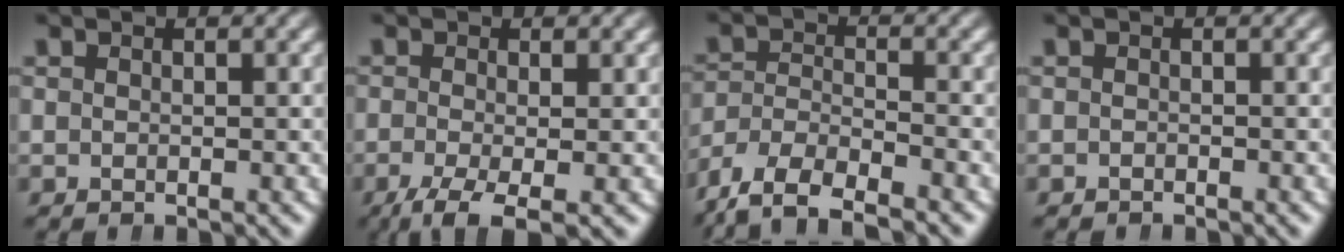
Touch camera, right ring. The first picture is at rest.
{"total": 5.2, "force": [-3.6, 2.0, 3.2], "torque": [-0.071, -0.038, -0.040]}
{"total": 8.0, "force": [-4.8, 5.2, 3.7], "torque": [-0.090, -0.037, -0.071]}
{"total": 0.7, "force": [-0.6, -0.2, -0.2], "torque": [-0.001, -0.009, -0.006]}